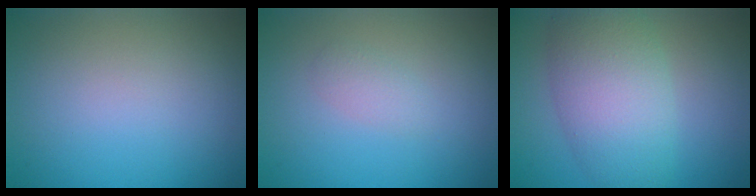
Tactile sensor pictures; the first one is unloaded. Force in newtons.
{"total": 1.2, "press": 1.2, "slide": 0.0}
{"total": 7.0, "press": 7.0, "slide": 0.2}